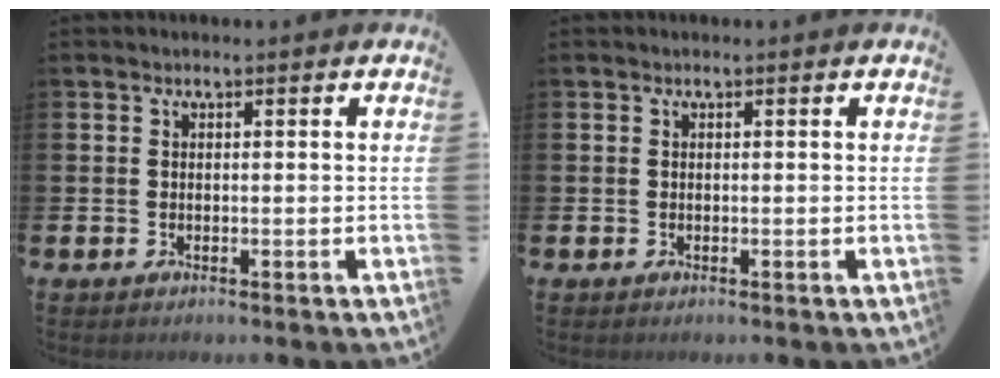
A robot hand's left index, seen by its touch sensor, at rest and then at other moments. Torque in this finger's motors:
{"motor_torque": [0.00, 0.00, 0.00, 0.01]}